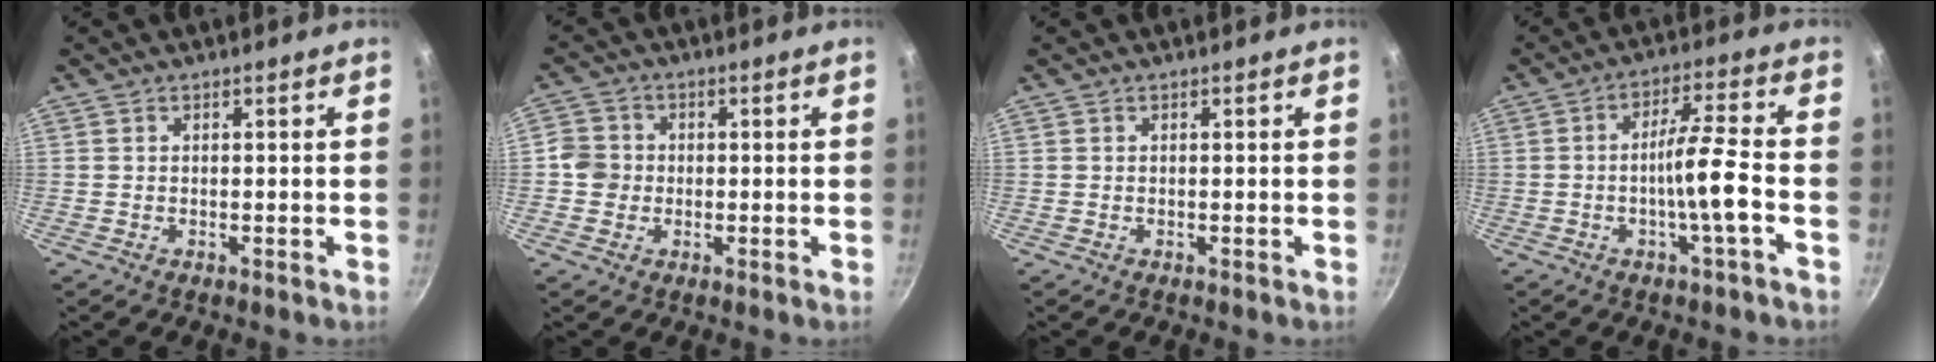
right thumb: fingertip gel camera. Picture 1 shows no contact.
{"total": 4.6, "force": [-0.6, 4.3, 1.4], "torque": [-0.004, 0.013, -0.020]}
{"total": 0.0}
{"total": 8.2, "force": [-2.5, 0.3, 7.8], "torque": [-0.137, 0.026, -0.045]}